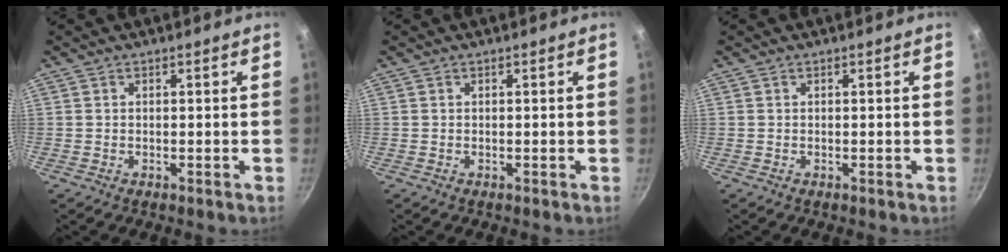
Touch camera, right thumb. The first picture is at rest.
{"total": 0.0}
{"total": 0.0}